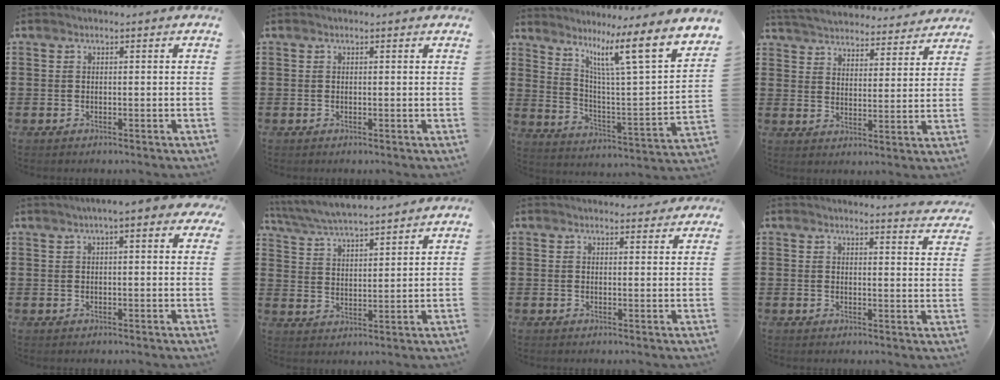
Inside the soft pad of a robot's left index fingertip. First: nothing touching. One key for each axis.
{"total": 0.0}
{"total": 11.5, "fx": 7.6, "fy": 0.4, "fz": 8.6, "tx": -0.159, "ty": -0.067, "tz": 0.108}
{"total": 4.5, "fx": 4.5, "fy": 0.1, "fz": 0.1, "tx": -0.029, "ty": -0.032, "tz": 0.075}
{"total": 3.2, "fx": 1.3, "fy": 0.4, "fz": 2.9, "tx": -0.058, "ty": 0.005, "tz": 0.021}
{"total": 5.6, "fx": 5.4, "fy": 0.3, "fz": 1.4, "tx": -0.050, "ty": -0.025, "tz": 0.095}
{"total": 2.1, "fx": 2.0, "fy": 0.6, "fz": 0.5, "tx": -0.006, "ty": 0.000, "tz": 0.037}
{"total": 3.0, "fx": 2.9, "fy": -0.3, "fz": 0.5, "tx": -0.011, "ty": -0.015, "tz": 0.052}